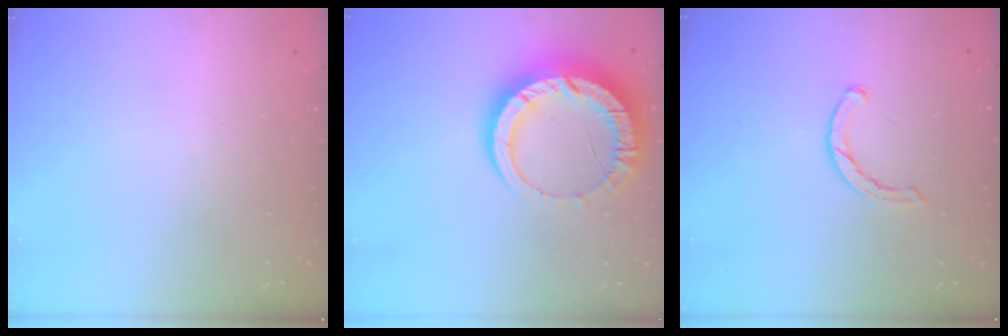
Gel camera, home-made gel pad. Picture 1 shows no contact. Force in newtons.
{"total": 13.7, "press": 13.6, "slide": 1.4}
{"total": 1.9, "press": 1.9, "slide": 0.3}